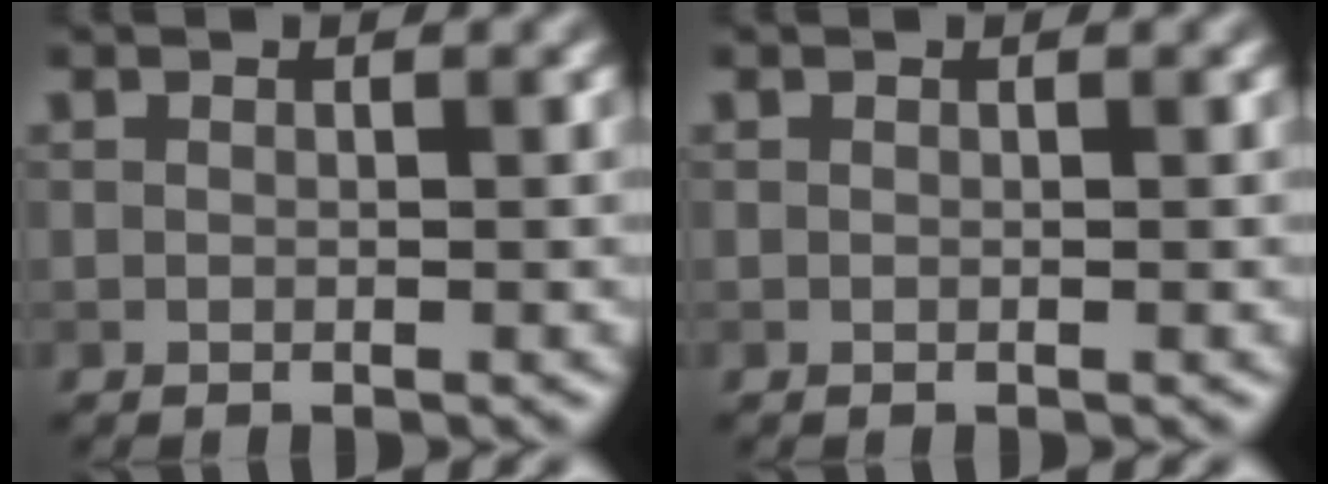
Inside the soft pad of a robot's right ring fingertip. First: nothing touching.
{"total": 0.0}